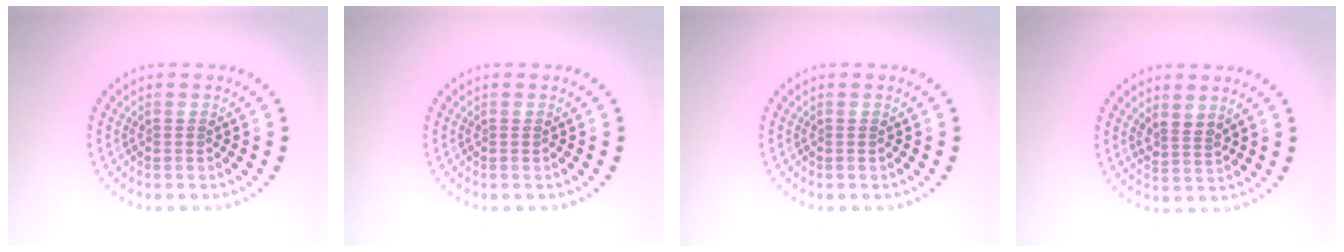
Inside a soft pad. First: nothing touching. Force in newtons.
{"total": 0.0}
{"total": 0.0}
{"total": 1.8, "press": 1.4, "slide": 1.2}